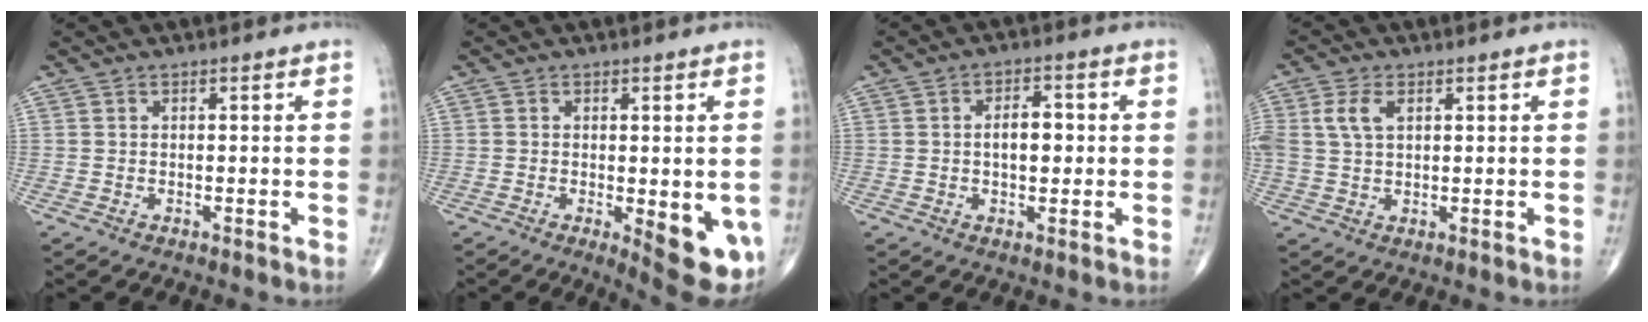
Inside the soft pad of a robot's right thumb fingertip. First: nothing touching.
{"total": 9.9, "force": [-2.5, 3.5, 9.0], "torque": [-0.106, -0.019, -0.024]}
{"total": 5.2, "force": [0.1, 2.9, 4.4], "torque": [-0.062, 0.009, -0.001]}
{"total": 5.2, "force": [1.6, 3.0, 3.9], "torque": [-0.089, 0.006, 0.034]}